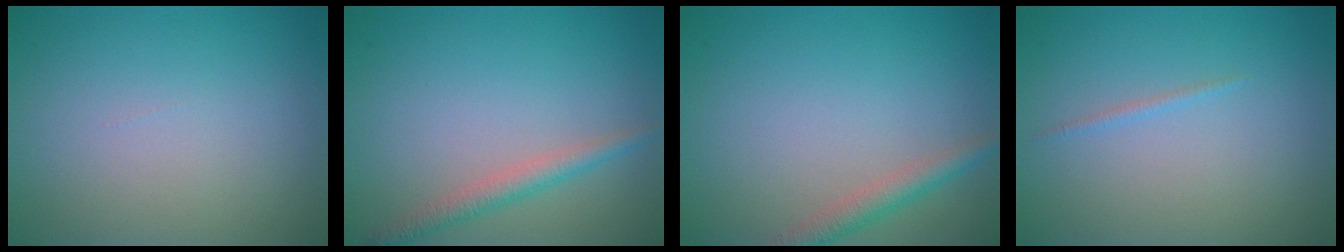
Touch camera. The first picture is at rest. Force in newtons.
{"total": 2.2, "press": 2.2, "slide": 0.1}
{"total": 2.3, "press": 2.3, "slide": 0.1}
{"total": 0.6, "press": 0.6, "slide": 0.1}